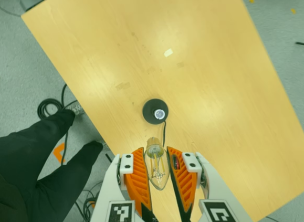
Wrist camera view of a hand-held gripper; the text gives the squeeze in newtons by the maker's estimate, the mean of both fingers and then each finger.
{"total": 14.7, "left": 16.2, "right": 13.2}